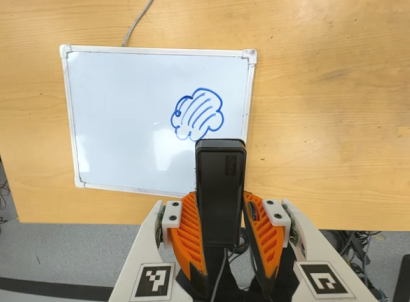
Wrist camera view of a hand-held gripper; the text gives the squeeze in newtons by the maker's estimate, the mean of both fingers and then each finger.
{"total": 5.5, "left": 3.9, "right": 7.2}